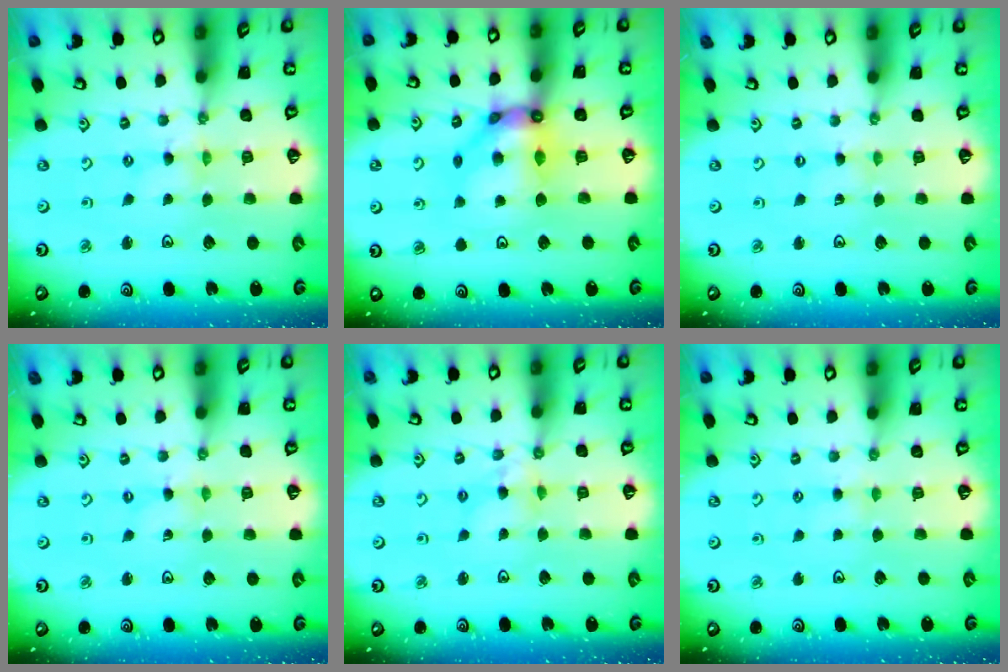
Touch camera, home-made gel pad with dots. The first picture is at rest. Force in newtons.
{"total": 11.8, "press": 11.7, "slide": 1.1}
{"total": 0.0}
{"total": 0.0}
{"total": 5.7, "press": 5.7, "slide": 0.5}
{"total": 2.7, "press": 2.7, "slide": 0.4}